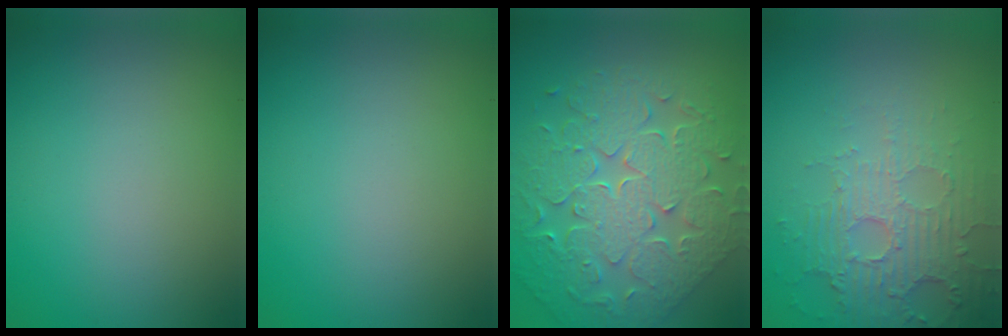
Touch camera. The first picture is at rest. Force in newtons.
{"total": 0.0}
{"total": 9.3, "press": 6.8, "slide": 6.2}
{"total": 4.6, "press": 3.4, "slide": 3.2}